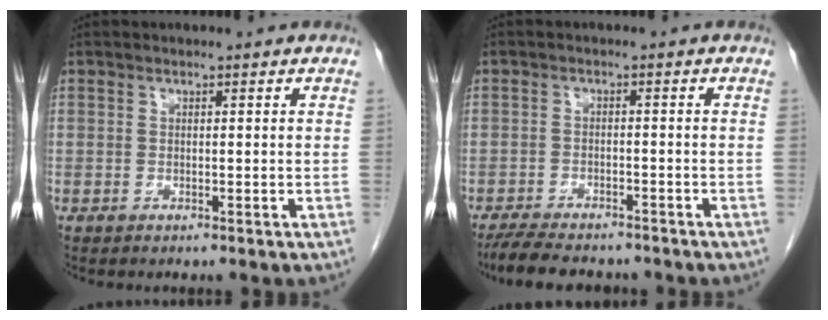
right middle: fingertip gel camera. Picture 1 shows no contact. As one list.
[{"total": 9.1, "force": [-7.9, 2.2, 3.8], "torque": [-0.066, -0.015, -0.119]}]